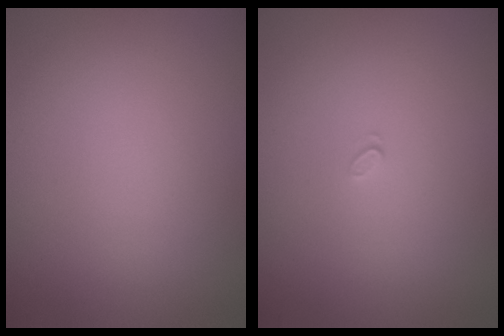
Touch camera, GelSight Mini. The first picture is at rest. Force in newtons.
{"total": 0.6, "press": 0.6, "slide": 0.1}